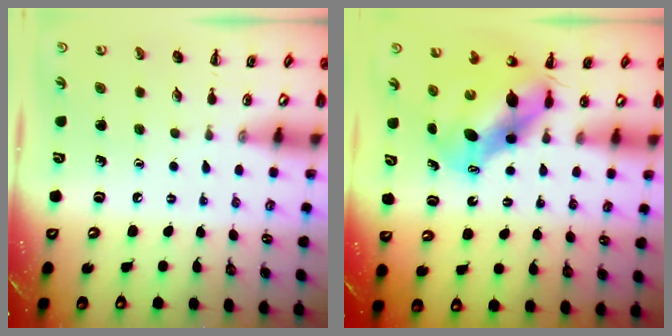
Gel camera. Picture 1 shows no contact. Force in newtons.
{"total": 7.5, "press": 7.4, "slide": 1.5}